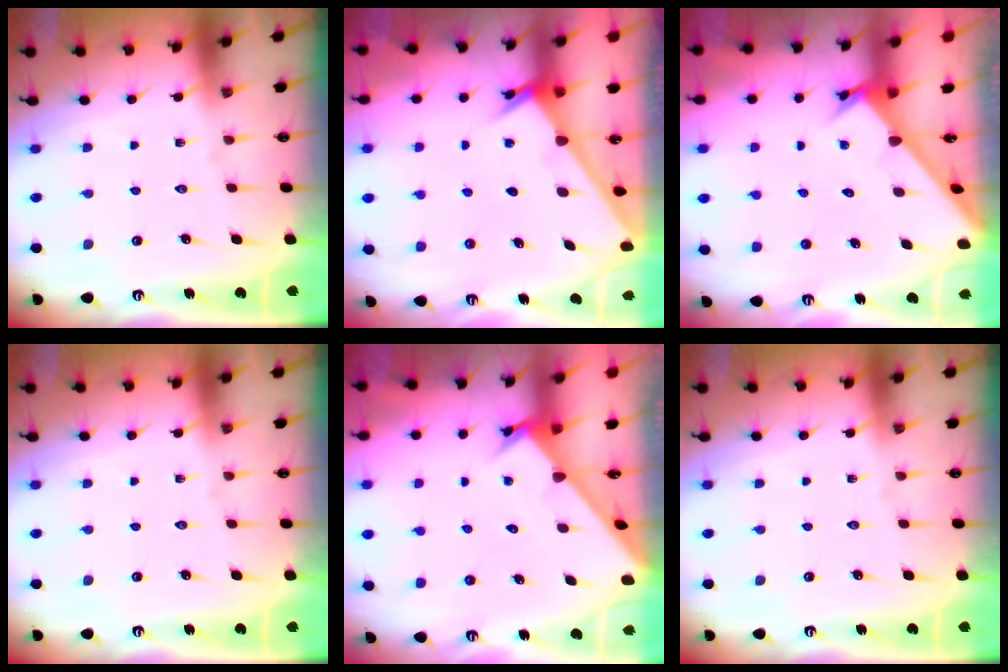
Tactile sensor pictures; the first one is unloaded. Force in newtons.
{"total": 2.4, "press": 2.4, "slide": 0.2}
{"total": 2.4, "press": 2.4, "slide": 0.1}
{"total": 0.0}
{"total": 2.4, "press": 2.4, "slide": 0.1}
{"total": 0.0}